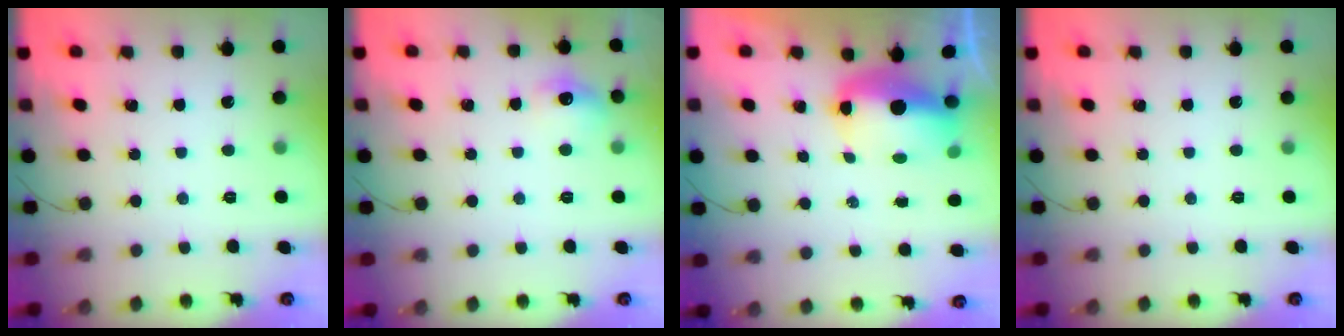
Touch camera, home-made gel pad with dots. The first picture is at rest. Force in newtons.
{"total": 7.3, "press": 7.3, "slide": 0.7}
{"total": 8.6, "press": 8.4, "slide": 1.6}
{"total": 0.0}